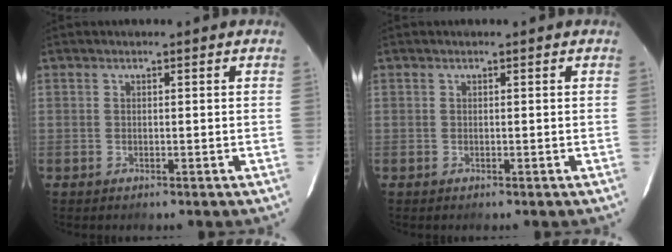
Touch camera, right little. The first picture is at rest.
{"total": 0.0}